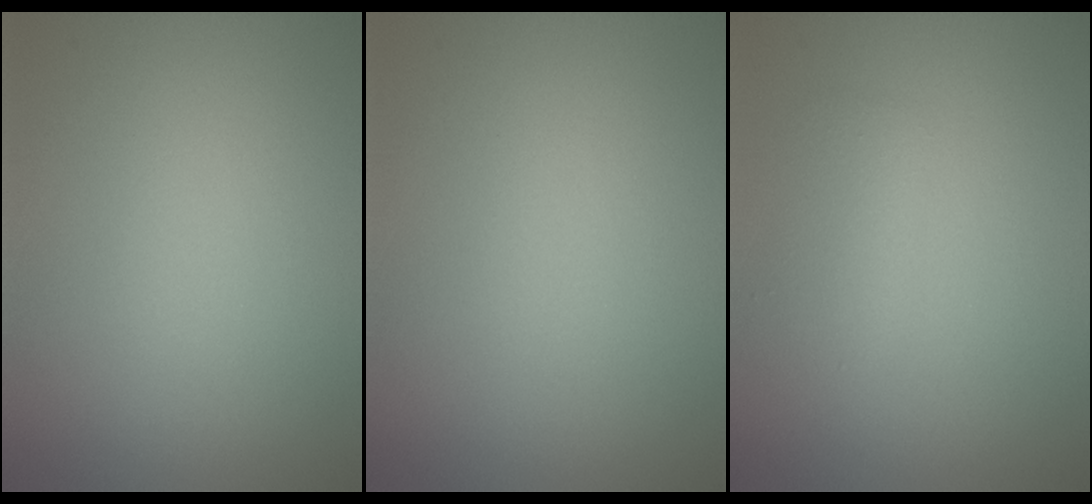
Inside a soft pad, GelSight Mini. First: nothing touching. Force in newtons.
{"total": 0.0}
{"total": 1.4, "press": 1.4, "slide": 0.2}